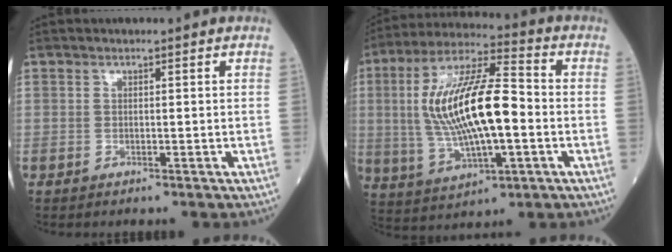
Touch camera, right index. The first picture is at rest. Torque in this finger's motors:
{"motor_torque": [1.48, -0.66, 1.05, 0.21]}